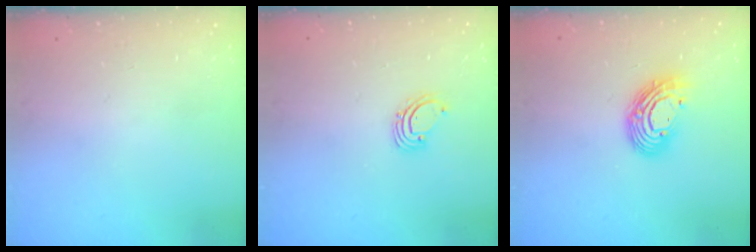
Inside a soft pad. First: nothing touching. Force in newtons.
{"total": 1.6, "press": 1.6, "slide": 0.1}
{"total": 11.9, "press": 11.9, "slide": 1.0}